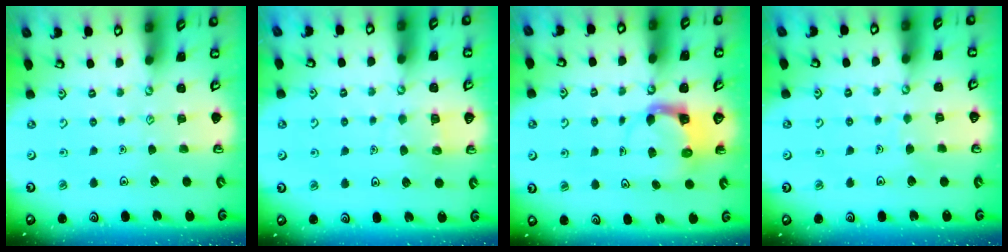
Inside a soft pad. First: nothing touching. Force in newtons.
{"total": 4.8, "press": 4.7, "slide": 0.5}
{"total": 3.8, "press": 3.8, "slide": 0.5}
{"total": 2.4, "press": 2.4, "slide": 0.2}